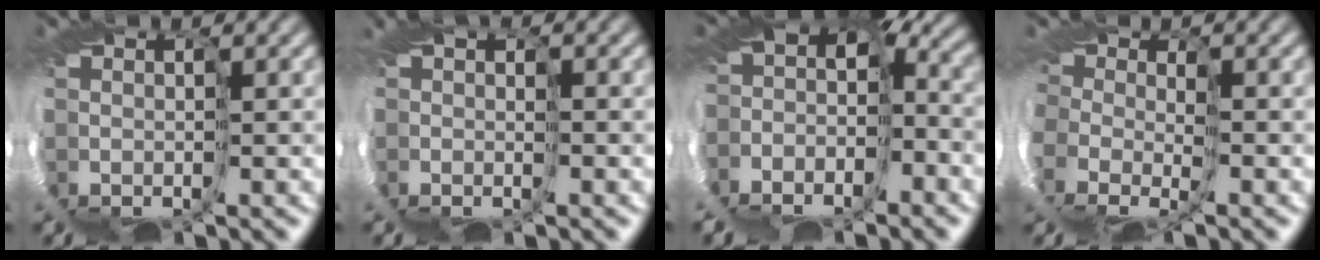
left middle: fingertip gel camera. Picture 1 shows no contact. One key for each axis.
{"total": 0.8, "fx": -0.6, "fy": -0.5, "fz": 0.0, "tx": 0.012, "ty": -0.005, "tz": -0.011}
{"total": 6.1, "fx": -4.7, "fy": 2.8, "fz": 2.8, "tx": -0.065, "ty": -0.024, "tz": -0.030}
{"total": 3.6, "fx": -1.1, "fy": 2.3, "fz": 2.6, "tx": -0.042, "ty": -0.018, "tz": -0.006}